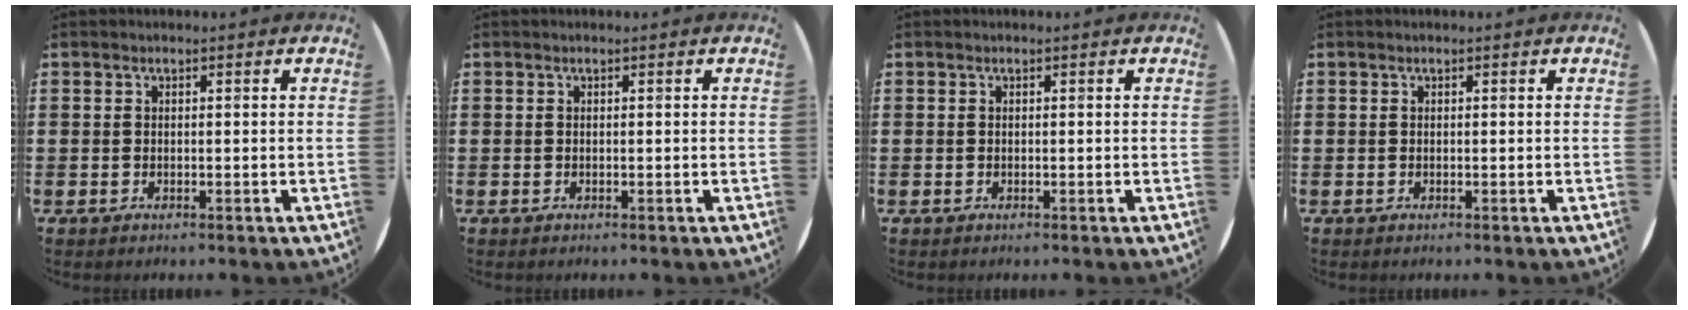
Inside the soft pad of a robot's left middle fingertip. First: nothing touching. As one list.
[{"total": 0.0}, {"total": 0.0}, {"total": 0.0}]